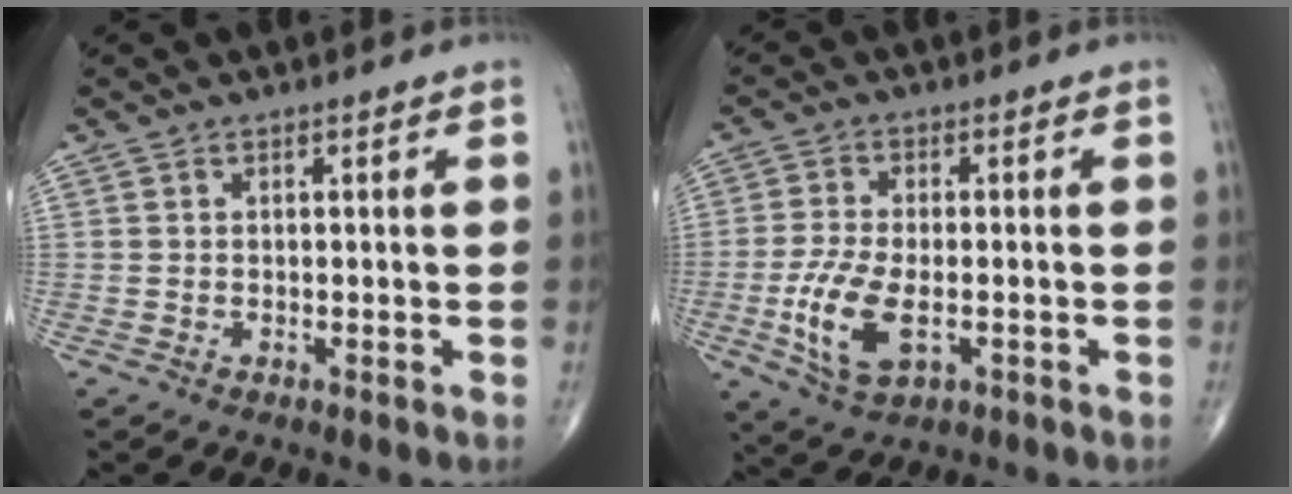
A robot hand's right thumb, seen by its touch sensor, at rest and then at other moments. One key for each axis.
{"total": 9.7, "fx": -2.6, "fy": 4.7, "fz": 8.1, "tx": -0.172, "ty": -0.002, "tz": -0.043}